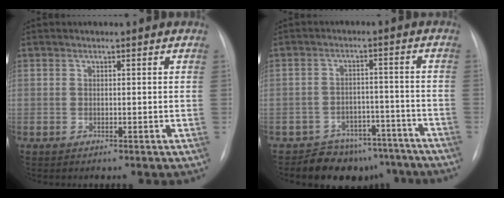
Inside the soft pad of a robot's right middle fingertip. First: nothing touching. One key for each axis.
{"total": 9.7, "fx": -8.0, "fy": 5.4, "fz": 0.4, "tx": 0.023, "ty": 0.035, "tz": -0.103}